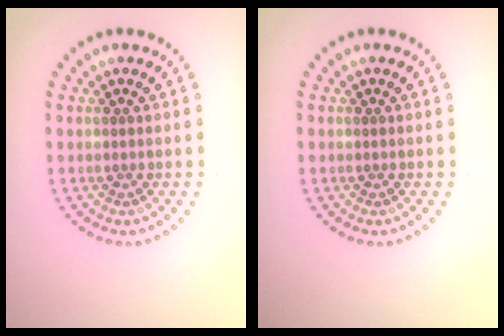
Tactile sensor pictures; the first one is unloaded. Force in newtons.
{"total": 0.0}